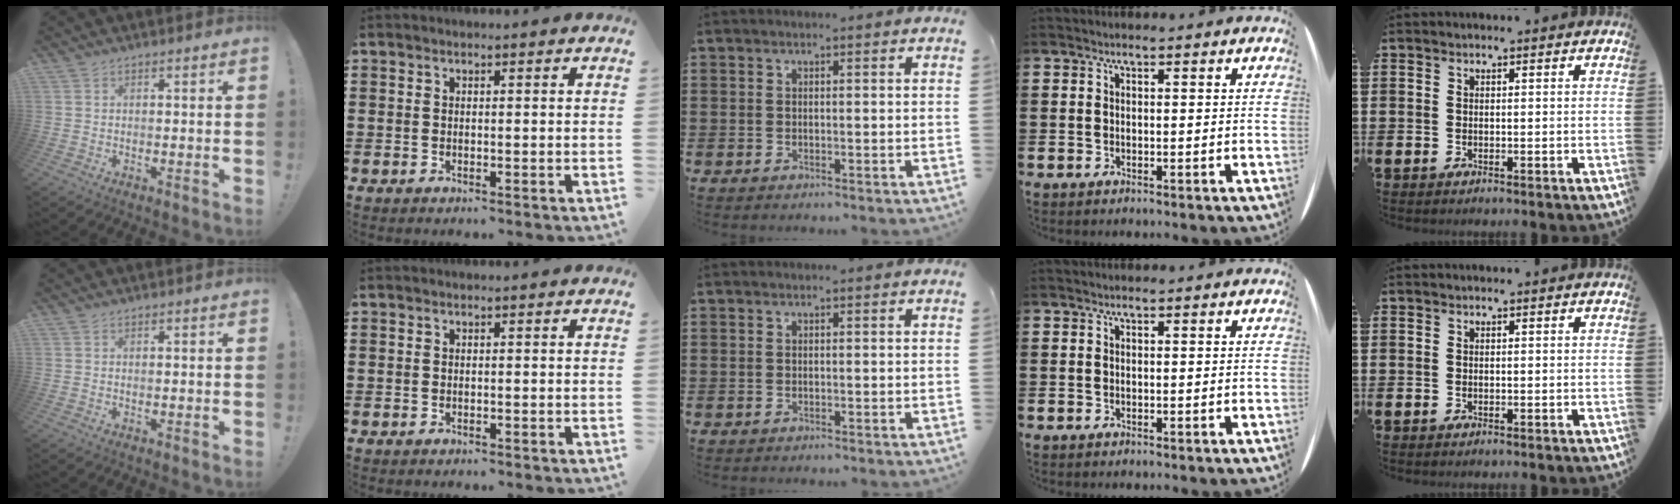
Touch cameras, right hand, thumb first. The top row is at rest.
{}